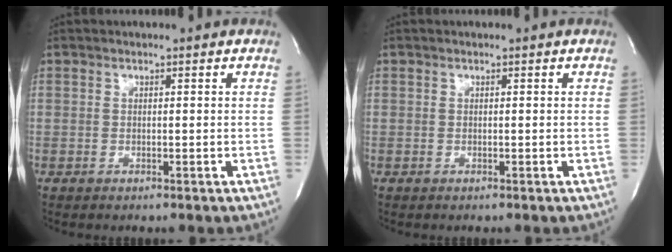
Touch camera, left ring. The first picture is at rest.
{"total": 0.0}